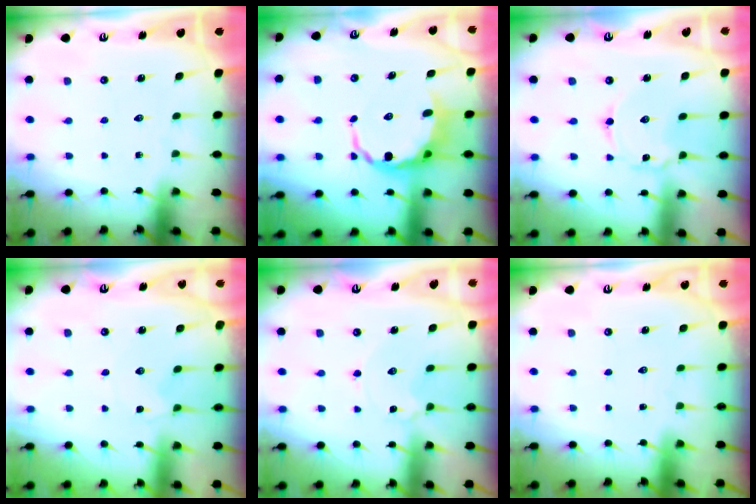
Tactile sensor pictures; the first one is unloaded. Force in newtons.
{"total": 8.6, "press": 8.3, "slide": 2.2}
{"total": 2.4, "press": 2.4, "slide": 0.1}
{"total": 1.6, "press": 1.6, "slide": 0.3}
{"total": 1.7, "press": 1.7, "slide": 0.2}
{"total": 1.6, "press": 1.6, "slide": 0.1}